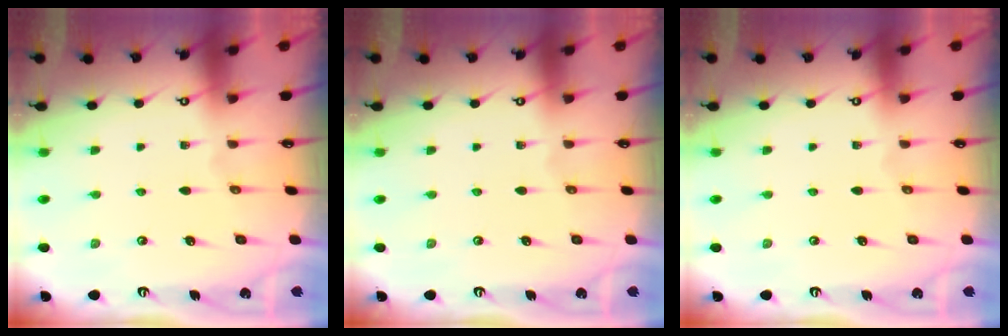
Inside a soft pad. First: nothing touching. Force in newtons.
{"total": 0.0}
{"total": 0.0}